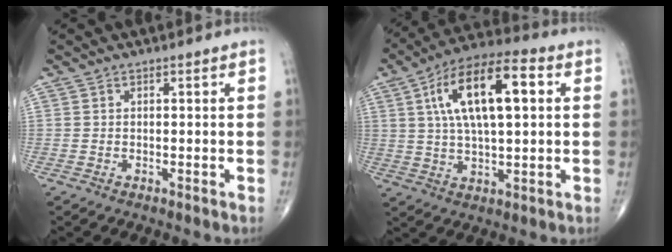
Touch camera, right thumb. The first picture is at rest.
{"total": 16.8, "force": [4.2, 6.6, 14.9], "torque": [-0.257, 0.017, 0.067]}